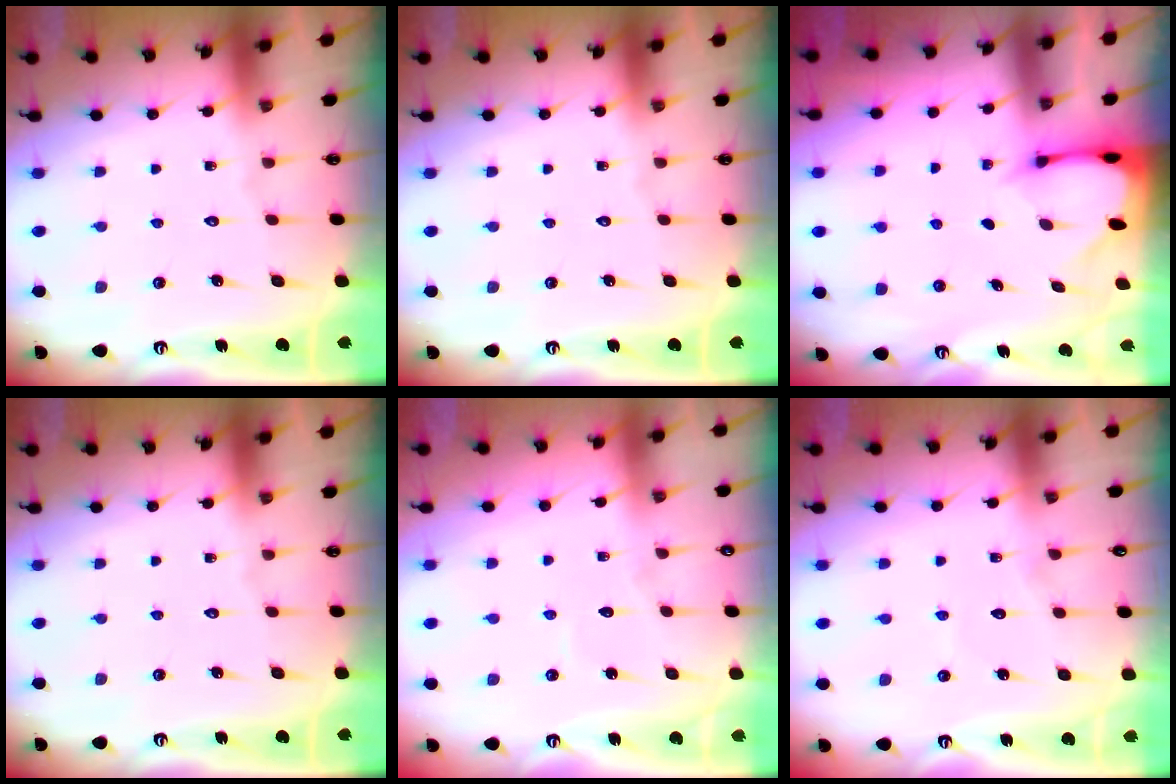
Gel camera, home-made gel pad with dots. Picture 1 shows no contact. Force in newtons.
{"total": 0.0}
{"total": 2.0, "press": 2.0, "slide": 0.1}
{"total": 0.0}
{"total": 3.5, "press": 3.5, "slide": 0.5}
{"total": 4.7, "press": 4.7, "slide": 0.4}